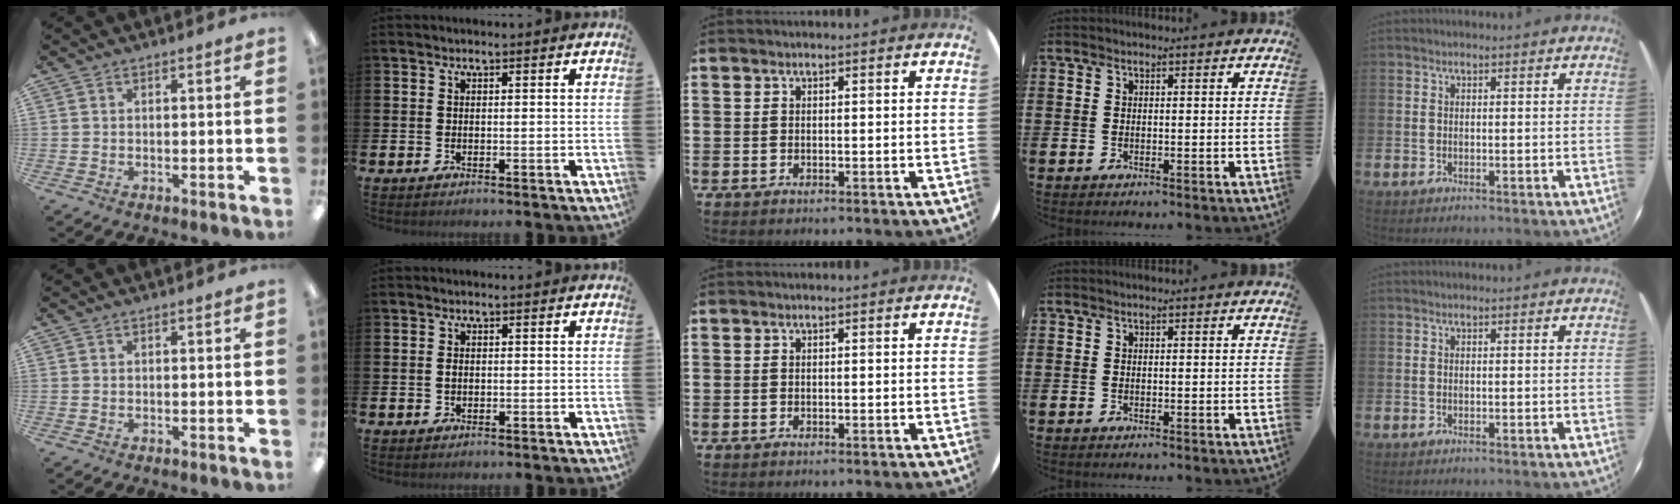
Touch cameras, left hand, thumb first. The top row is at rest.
{"index": {"total": 0.8, "force": [0.0, 0.6, 0.5], "torque": [-0.006, 0.002, -0.004]}}